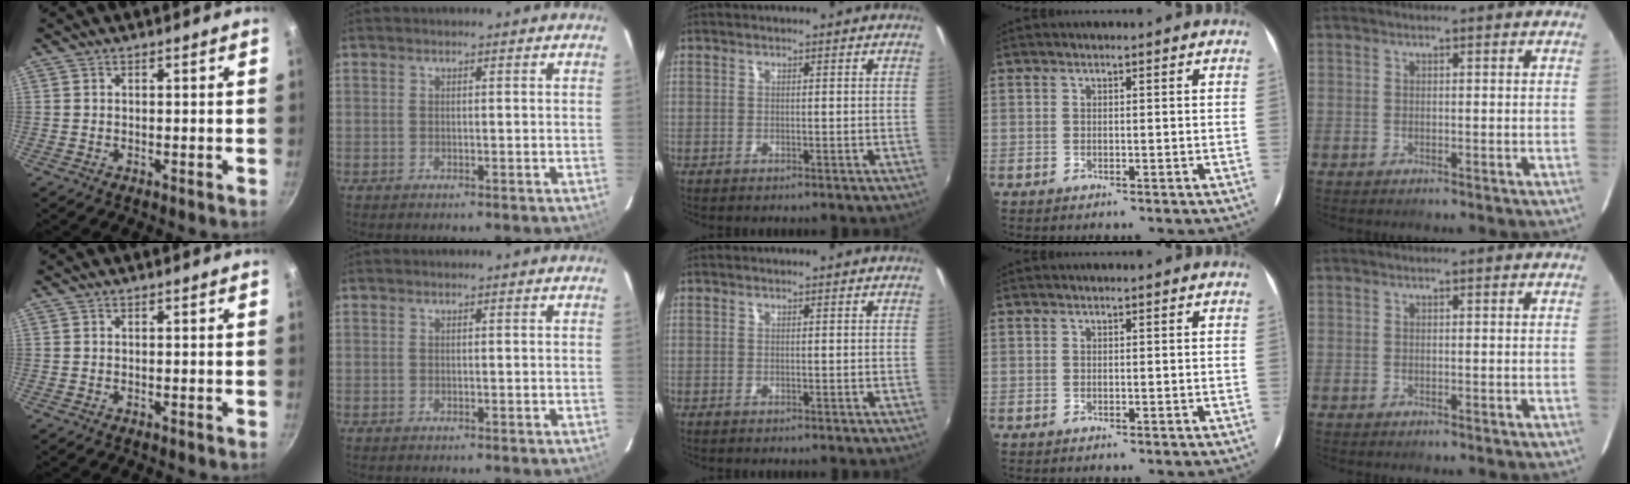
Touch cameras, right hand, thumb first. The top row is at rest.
{}